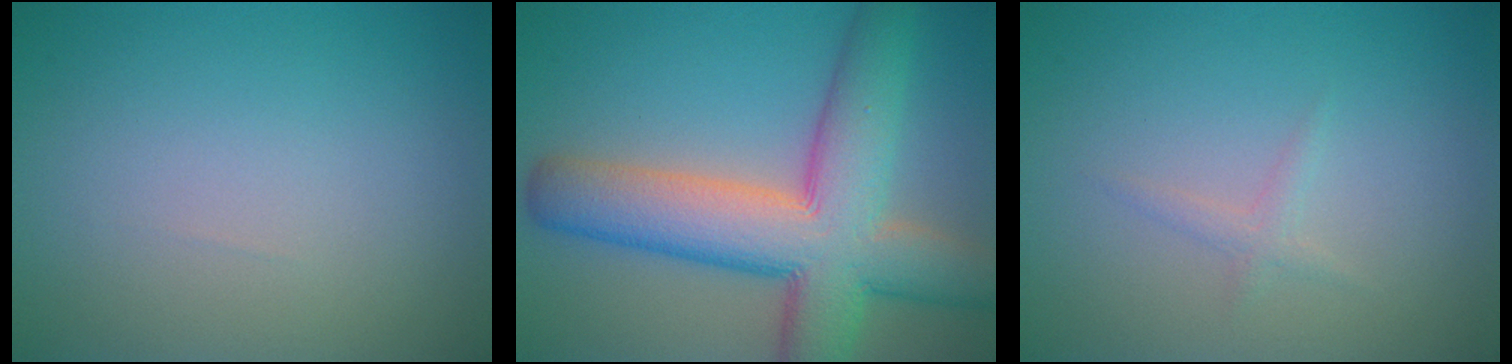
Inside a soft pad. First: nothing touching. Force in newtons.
{"total": 11.1, "press": 11.1, "slide": 0.4}
{"total": 1.0, "press": 1.0, "slide": 0.1}